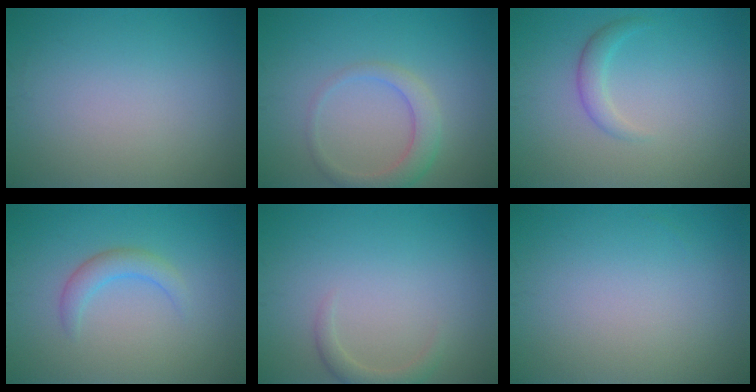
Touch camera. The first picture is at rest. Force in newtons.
{"total": 2.9, "press": 2.9, "slide": 0.2}
{"total": 1.7, "press": 1.7, "slide": 0.1}
{"total": 2.1, "press": 2.1, "slide": 0.2}
{"total": 1.6, "press": 1.6, "slide": 0.1}
{"total": 0.0}